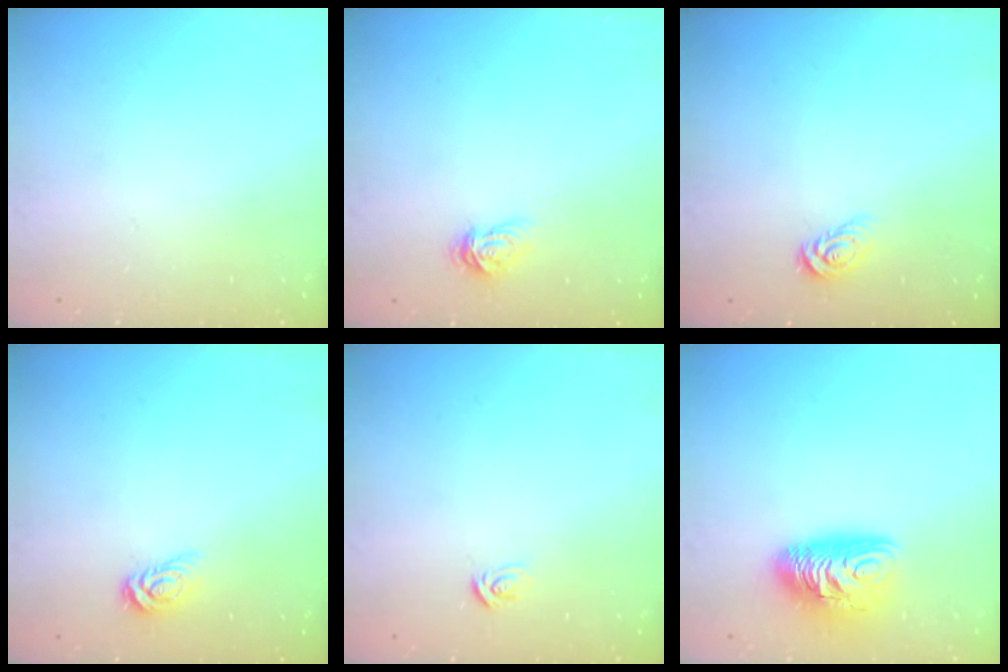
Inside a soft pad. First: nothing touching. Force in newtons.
{"total": 3.5, "press": 3.5, "slide": 0.3}
{"total": 4.6, "press": 4.5, "slide": 0.5}
{"total": 4.4, "press": 4.4, "slide": 0.5}
{"total": 2.6, "press": 2.6, "slide": 0.2}
{"total": 10.7, "press": 10.7, "slide": 1.0}